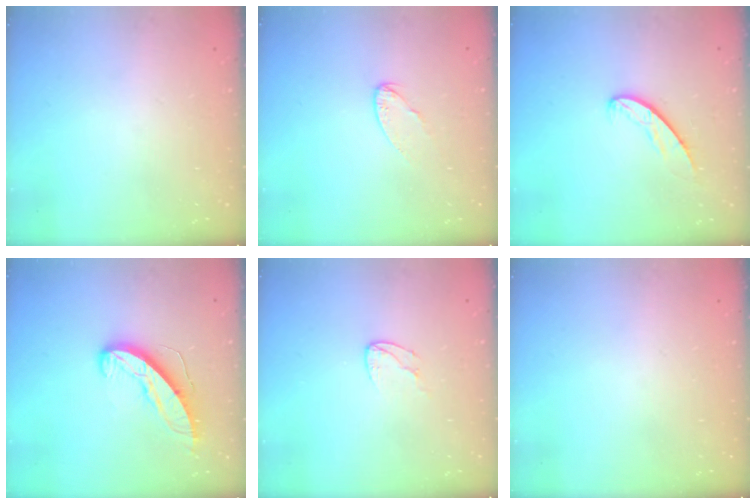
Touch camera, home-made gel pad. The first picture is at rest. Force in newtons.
{"total": 5.7, "press": 5.7, "slide": 0.5}
{"total": 5.9, "press": 5.9, "slide": 0.4}
{"total": 9.8, "press": 9.8, "slide": 0.4}
{"total": 5.8, "press": 5.8, "slide": 0.5}
{"total": 0.0}